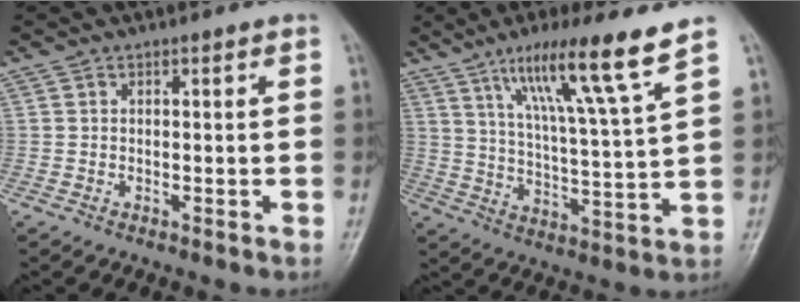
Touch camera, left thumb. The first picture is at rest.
{"total": 14.8, "force": [9.3, -0.1, 11.6], "torque": [-0.193, -0.045, 0.158]}